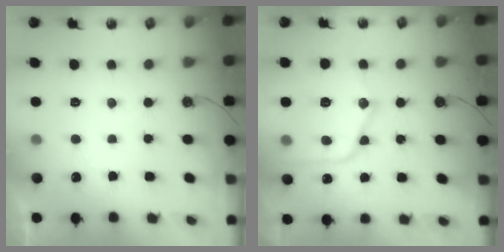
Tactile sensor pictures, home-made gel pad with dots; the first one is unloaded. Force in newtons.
{"total": 17.2, "press": 17.1, "slide": 1.7}